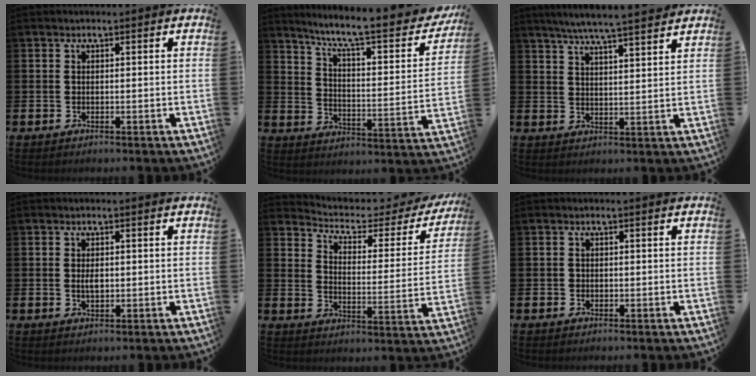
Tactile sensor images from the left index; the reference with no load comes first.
{"total": 8.8, "force": [7.0, 1.4, 5.1], "torque": [-0.112, -0.050, 0.107]}
{"total": 6.5, "force": [6.1, -0.2, 2.3], "torque": [-0.059, -0.030, 0.106]}
{"total": 1.8, "force": [0.2, 1.0, 1.5], "torque": [-0.019, 0.002, -0.001]}
{"total": 4.3, "force": [3.6, 1.8, 1.4], "torque": [-0.055, -0.028, 0.053]}
{"total": 0.7, "force": [-0.1, 0.7, 0.2], "torque": [-0.002, 0.004, -0.004]}